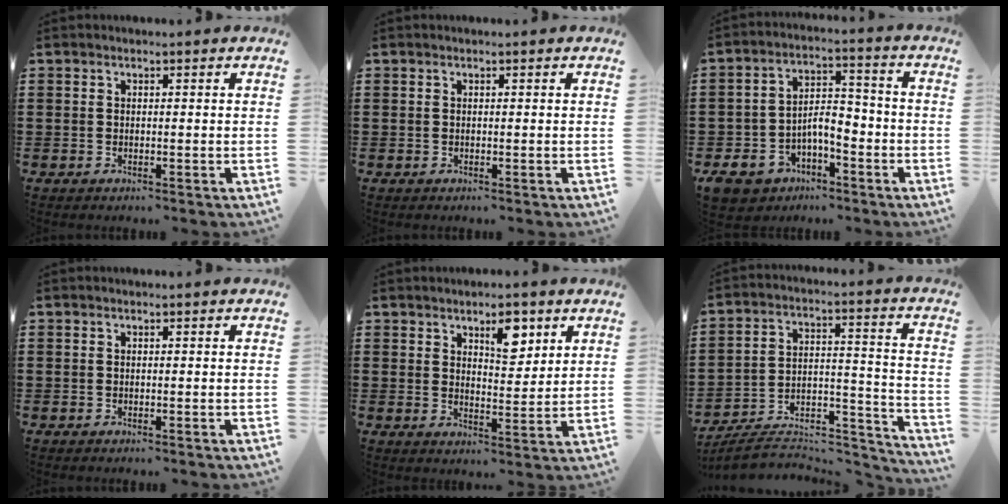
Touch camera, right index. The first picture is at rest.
{"total": 0.0}
{"total": 6.5, "force": [-3.7, 4.2, 3.4], "torque": [-0.075, 0.020, -0.073]}
{"total": 0.0}
{"total": 6.1, "force": [3.6, 2.9, 3.9], "torque": [-0.047, -0.005, 0.056]}
{"total": 7.8, "force": [-6.6, 2.6, 3.2], "torque": [-0.054, 0.010, -0.127]}